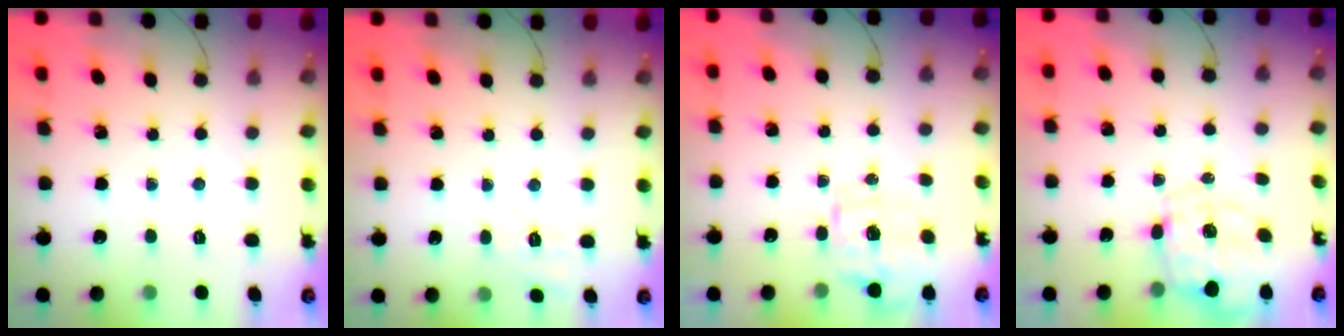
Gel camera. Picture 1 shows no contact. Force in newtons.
{"total": 7.9, "press": 7.6, "slide": 2.3}
{"total": 1.9, "press": 1.8, "slide": 0.6}
{"total": 2.5, "press": 2.4, "slide": 0.8}